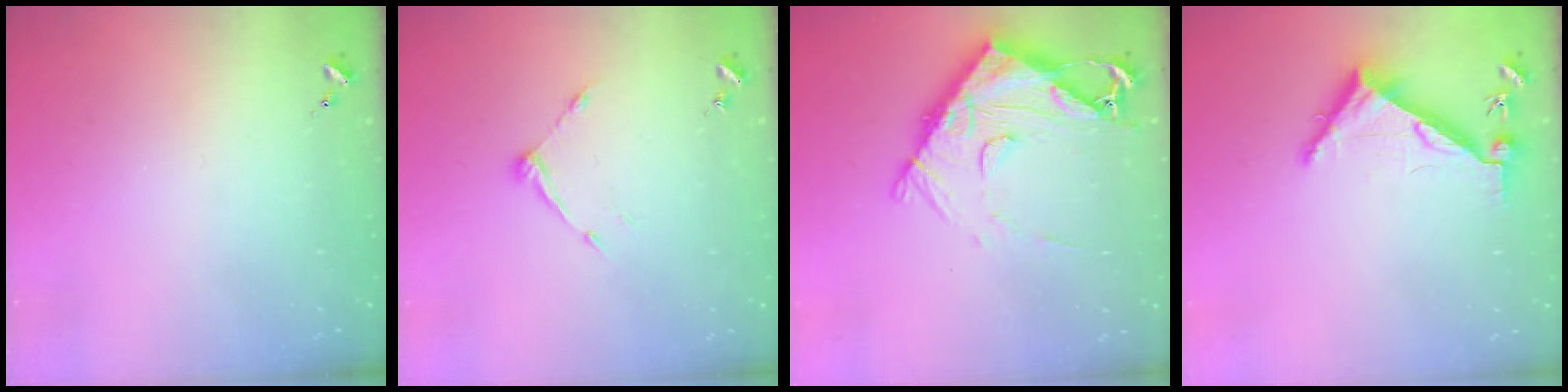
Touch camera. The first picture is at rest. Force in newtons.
{"total": 7.3, "press": 7.3, "slide": 0.5}
{"total": 14.6, "press": 14.6, "slide": 1.5}
{"total": 6.4, "press": 6.4, "slide": 0.7}